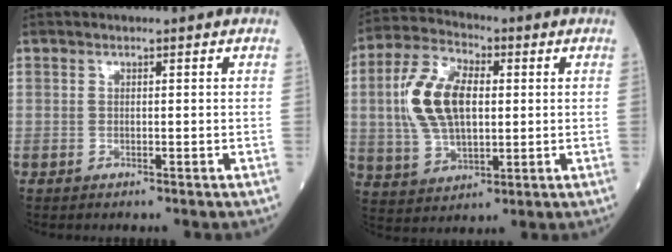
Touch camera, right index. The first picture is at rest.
{"total": 12.7, "force": [1.5, 6.5, 10.9], "torque": [-0.238, 0.019, 0.033]}